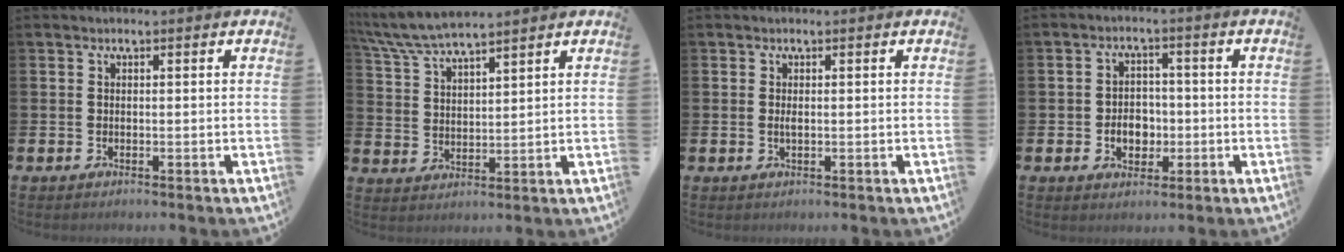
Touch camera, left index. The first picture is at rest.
{"total": 6.5, "force": [6.1, 0.6, 2.0], "torque": [-0.063, -0.024, 0.111]}
{"total": 0.8, "force": [0.1, 0.2, 0.8], "torque": [-0.011, -0.001, 0.000]}
{"total": 4.2, "force": [-0.9, 3.4, 2.4], "torque": [-0.032, -0.001, -0.025]}